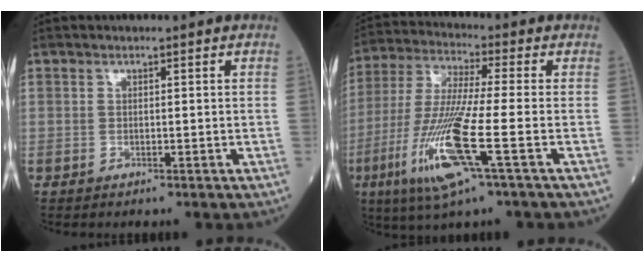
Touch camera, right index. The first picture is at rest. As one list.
[{"total": 14.5, "force": [-5.2, 0.1, 13.5], "torque": [-0.292, -0.024, -0.106]}]